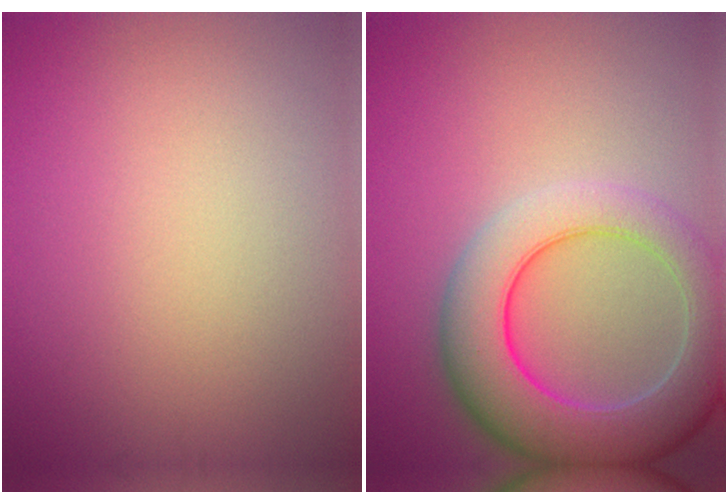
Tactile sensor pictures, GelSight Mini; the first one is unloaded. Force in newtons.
{"total": 8.9, "press": 8.8, "slide": 0.7}